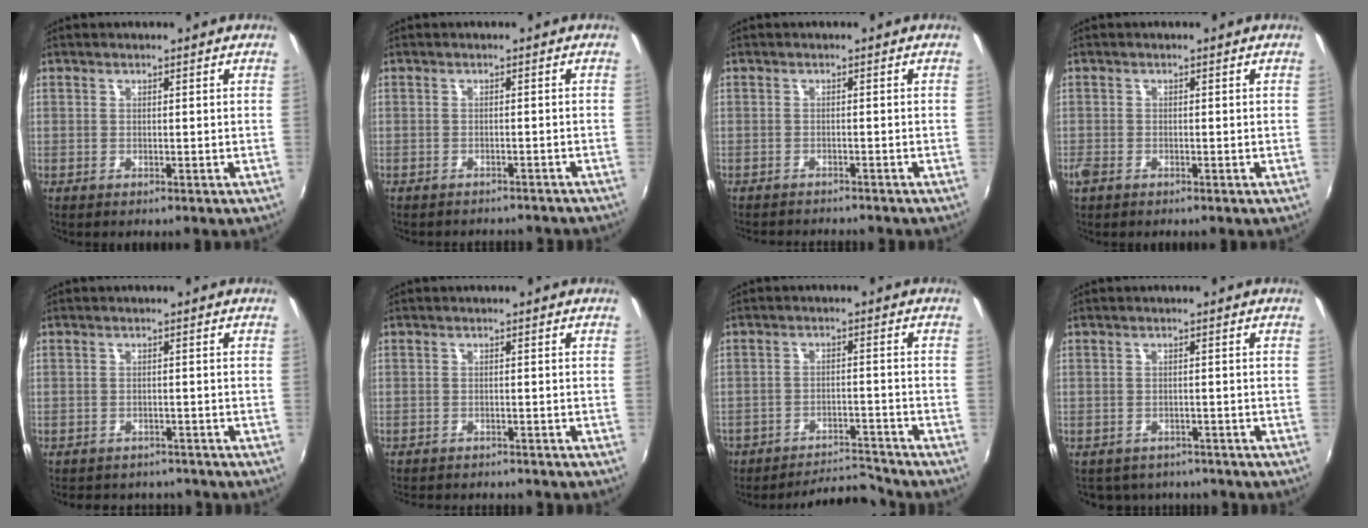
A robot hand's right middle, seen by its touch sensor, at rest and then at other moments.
{"total": 8.2, "force": [-7.4, 2.1, 2.8], "torque": [-0.062, -0.012, -0.092]}
{"total": 5.7, "force": [-5.4, 0.8, 1.7], "torque": [-0.046, -0.014, -0.079]}
{"total": 2.2, "force": [-1.5, 1.3, 1.0], "torque": [-0.022, -0.006, -0.030]}
{"total": 8.5, "force": [-7.5, 3.3, 2.4], "torque": [-0.057, -0.008, -0.100]}
{"total": 7.5, "force": [-6.9, 1.7, 2.5], "torque": [-0.061, -0.014, -0.098]}
{"total": 7.5, "force": [-7.4, 1.1, -0.2], "torque": [-0.015, 0.015, -0.116]}
{"total": 7.2, "force": [-6.2, 3.2, 1.6], "torque": [-0.039, -0.005, -0.084]}